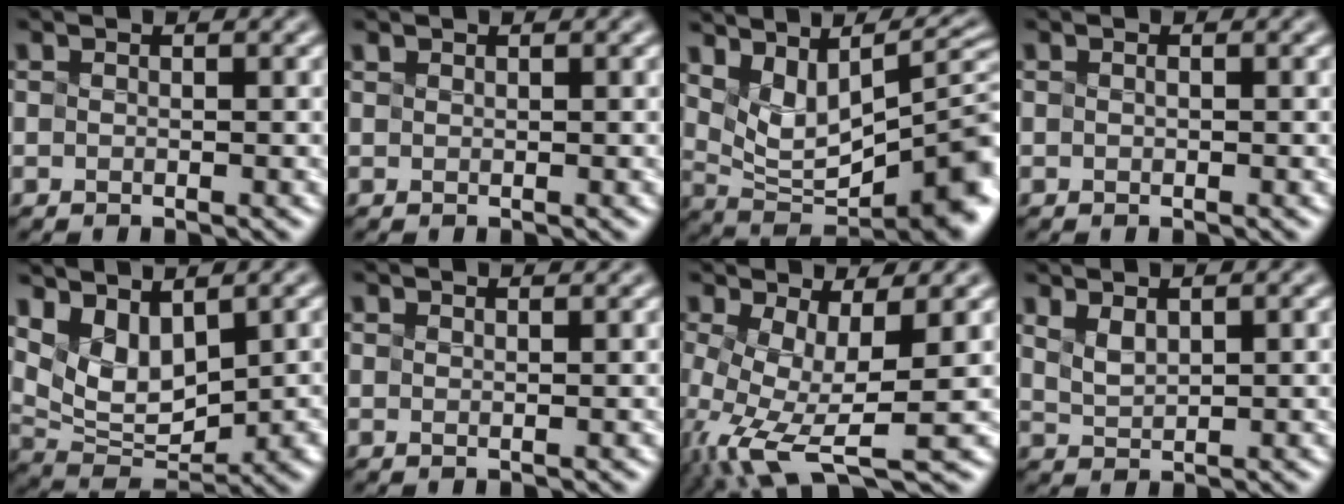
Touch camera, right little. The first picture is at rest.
{"total": 0.7, "force": [0.6, 0.2, 0.1], "torque": [-0.005, 0.007, 0.016]}
{"total": 9.4, "force": [2.8, 3.8, 8.1], "torque": [-0.142, 0.004, 0.084]}
{"total": 0.0}
{"total": 5.2, "force": [2.8, 2.1, 3.8], "torque": [-0.086, -0.005, 0.083]}
{"total": 3.2, "force": [2.3, 1.6, 1.6], "torque": [-0.007, 0.042, 0.016]}
{"total": 7.5, "force": [-2.2, 1.8, 6.9], "torque": [-0.148, -0.003, -0.016]}
{"total": 1.2, "force": [1.1, 0.0, 0.4], "torque": [-0.020, 0.008, 0.050]}